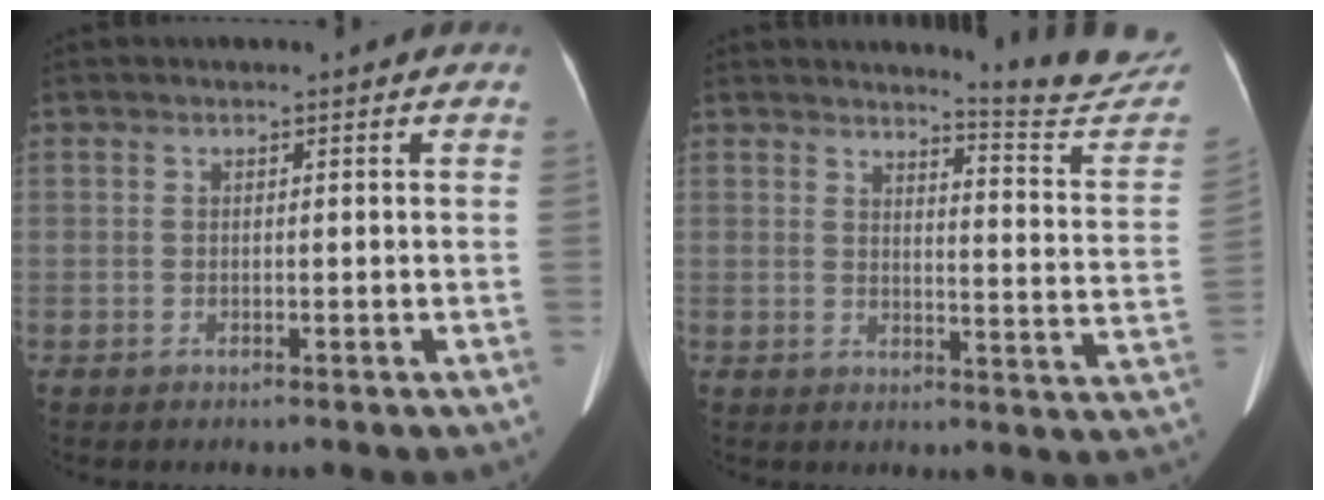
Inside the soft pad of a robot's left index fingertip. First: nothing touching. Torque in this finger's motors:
{"motor_torque": [0.41, -1.72, -0.01, 0.03]}